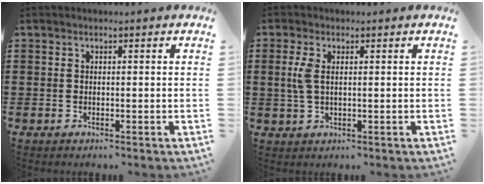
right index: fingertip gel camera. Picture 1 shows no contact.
{"total": 3.1, "force": [0.6, 1.3, 2.7], "torque": [-0.064, 0.005, 0.006]}